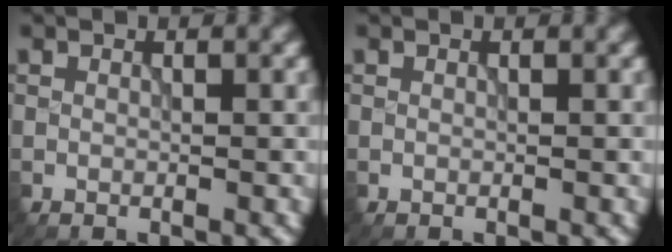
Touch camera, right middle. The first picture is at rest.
{"total": 0.0}